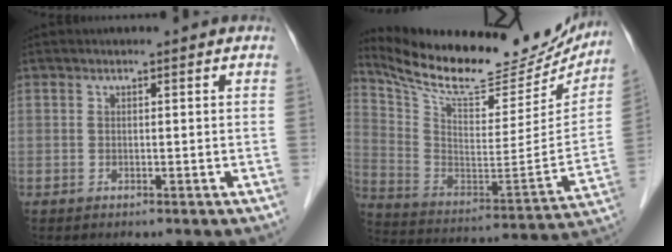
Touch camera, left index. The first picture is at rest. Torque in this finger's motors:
{"motor_torque": [0.00, -2.14, 0.18, 0.04]}